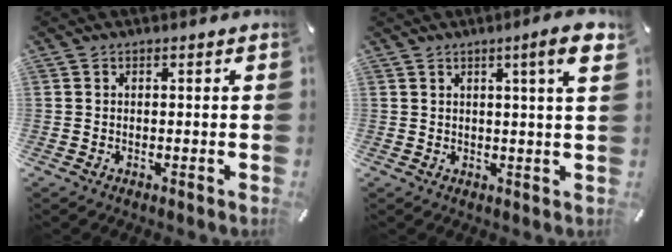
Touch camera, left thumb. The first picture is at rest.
{"total": 7.7, "force": [3.2, 0.4, 7.0], "torque": [-0.105, -0.010, 0.044]}